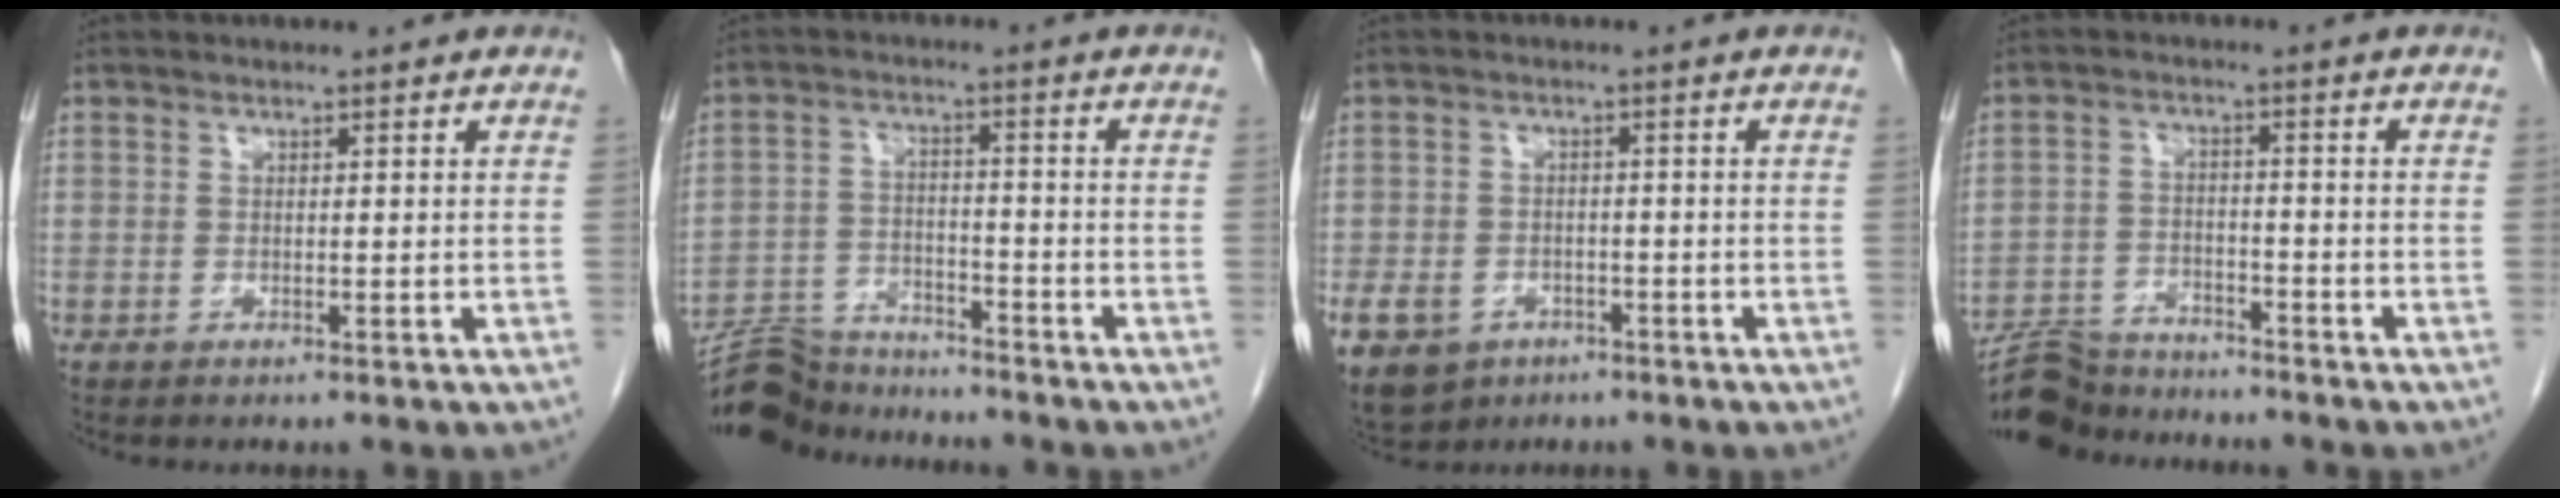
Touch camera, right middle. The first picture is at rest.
{"total": 9.4, "force": [-9.1, 1.8, 1.2], "torque": [-0.027, 0.001, -0.161]}
{"total": 15.6, "force": [-7.4, 12.3, 6.2], "torque": [-0.190, -0.008, -0.103]}
{"total": 8.5, "force": [-8.2, 1.9, 1.3], "torque": [-0.027, -0.005, -0.144]}